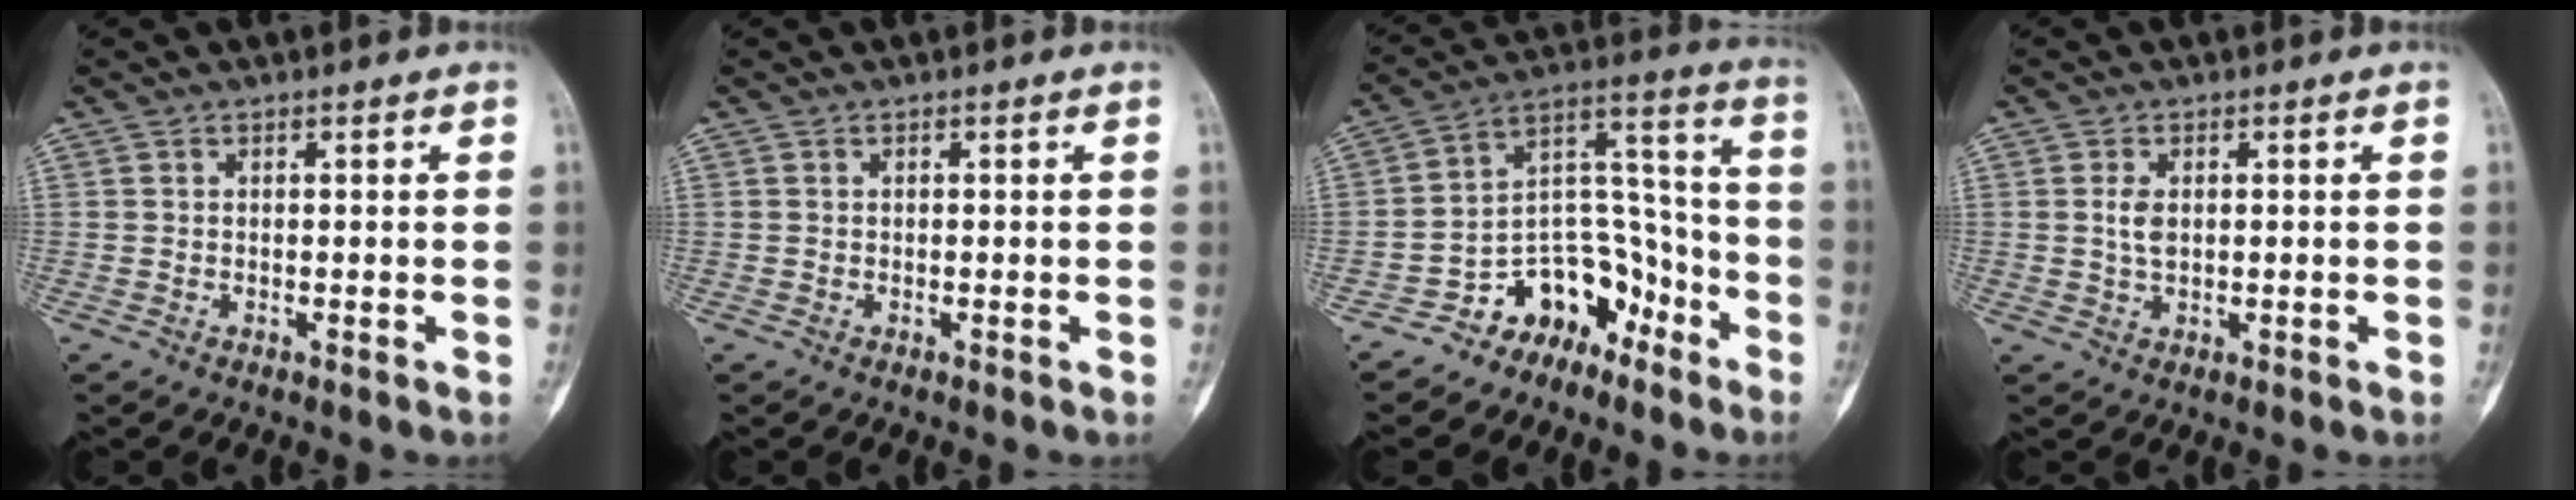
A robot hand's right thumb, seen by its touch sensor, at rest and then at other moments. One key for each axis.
{"total": 0.0}
{"total": 13.2, "fx": -8.6, "fy": 8.6, "fz": 5.1, "tx": -0.037, "ty": 0.122, "tz": -0.151}
{"total": 2.6, "fx": 0.3, "fy": 1.5, "fz": 2.1, "tx": -0.040, "ty": -0.001, "tz": 0.005}